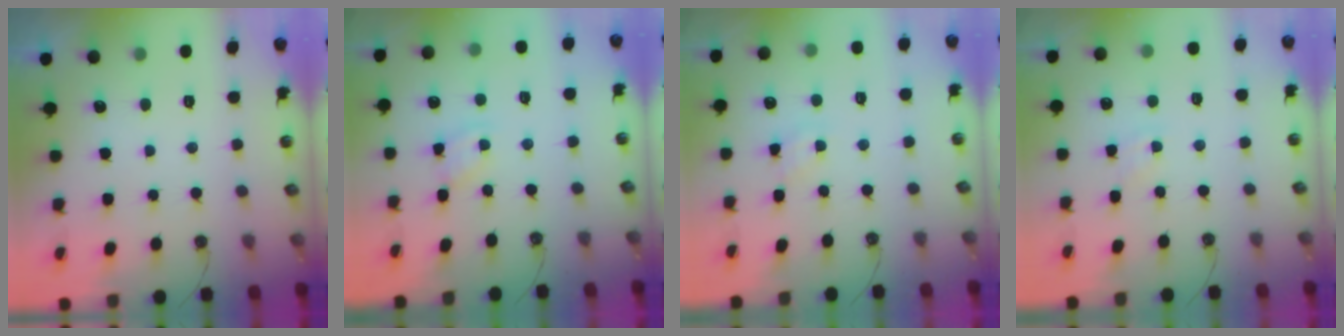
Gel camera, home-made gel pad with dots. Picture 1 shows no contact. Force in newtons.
{"total": 2.1, "press": 2.1, "slide": 0.3}
{"total": 2.4, "press": 2.3, "slide": 0.4}
{"total": 3.9, "press": 3.9, "slide": 0.5}